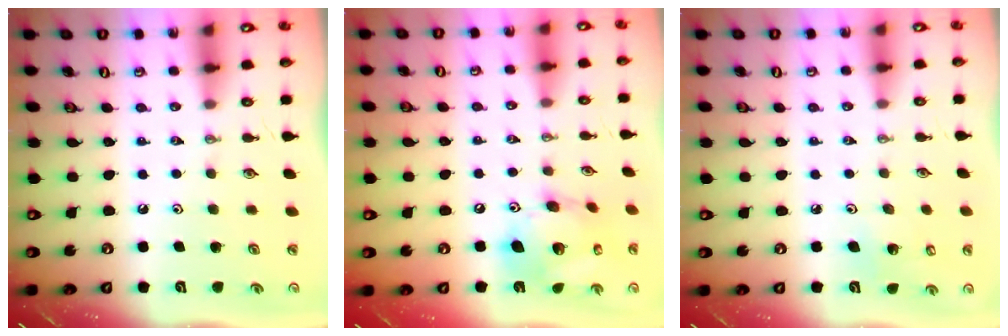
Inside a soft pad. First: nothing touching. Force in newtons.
{"total": 16.1, "press": 16.0, "slide": 1.9}
{"total": 5.0, "press": 4.9, "slide": 1.2}